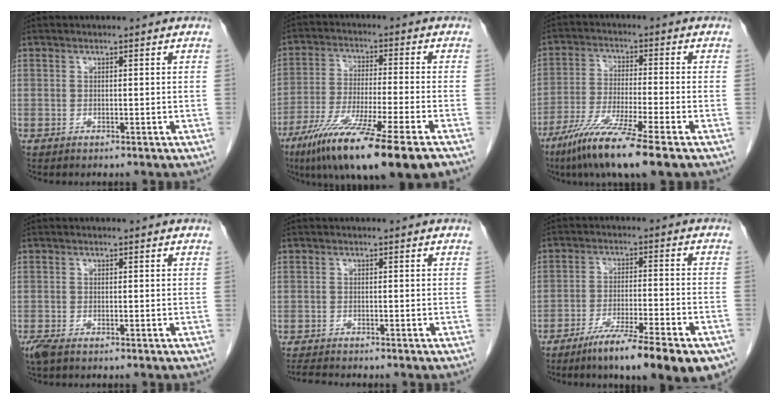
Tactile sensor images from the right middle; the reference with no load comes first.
{"total": 17.2, "force": [-10.9, -0.1, 13.3], "torque": [-0.217, -0.051, -0.184]}
{"total": 11.4, "force": [-7.5, -0.6, 8.5], "torque": [-0.166, -0.038, -0.135]}
{"total": 2.3, "force": [-1.6, 0.6, 1.5], "torque": [-0.038, -0.010, -0.030]}
{"total": 3.0, "force": [-2.9, 0.1, 1.0], "torque": [-0.018, -0.013, -0.049]}
{"total": 16.9, "force": [-12.2, 2.0, 11.5], "torque": [-0.122, -0.013, -0.184]}